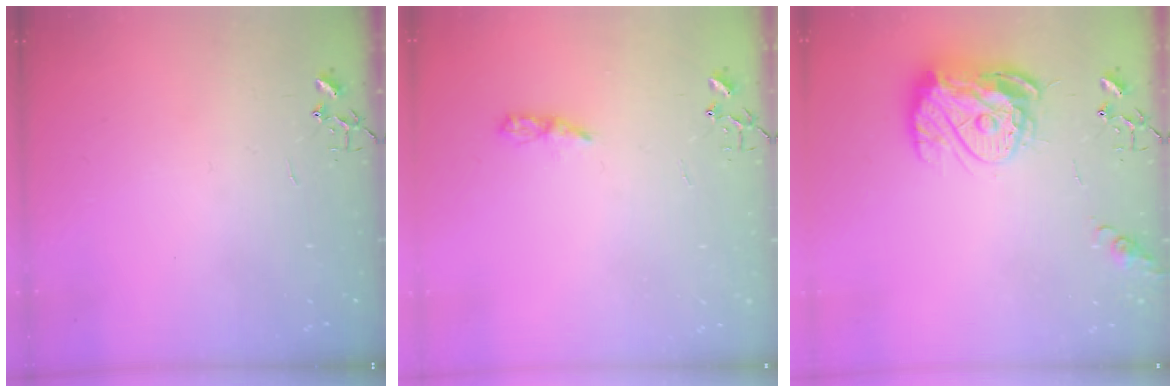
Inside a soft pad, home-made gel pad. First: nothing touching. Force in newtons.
{"total": 5.1, "press": 5.1, "slide": 0.6}
{"total": 14.4, "press": 14.4, "slide": 1.3}